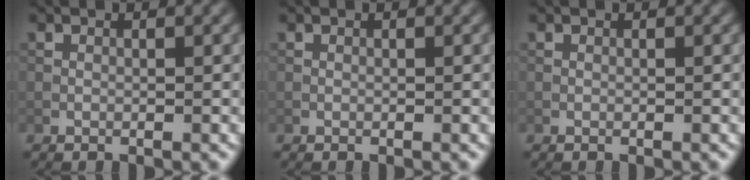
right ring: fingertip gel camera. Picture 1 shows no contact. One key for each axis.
{"total": 0.0}
{"total": 0.0}